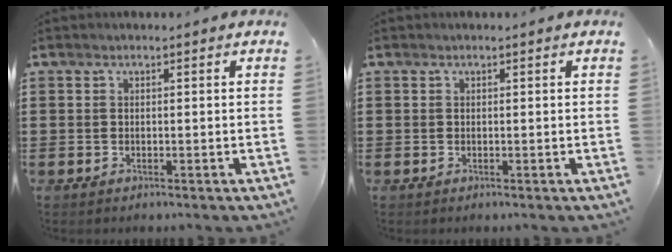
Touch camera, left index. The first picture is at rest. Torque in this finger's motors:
{"motor_torque": [0.00, 0.00, 0.00, -0.01]}